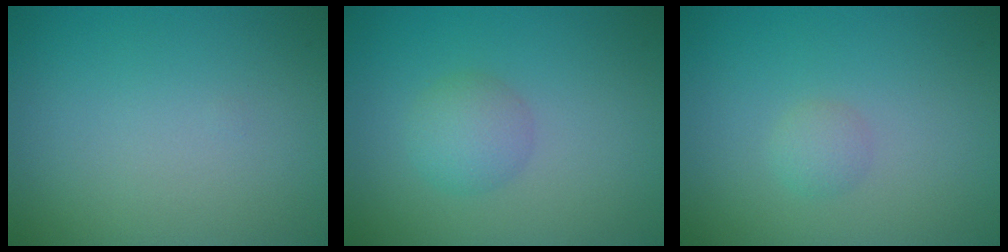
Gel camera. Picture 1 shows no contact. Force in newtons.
{"total": 2.2, "press": 2.2, "slide": 0.1}
{"total": 1.2, "press": 1.2, "slide": 0.0}